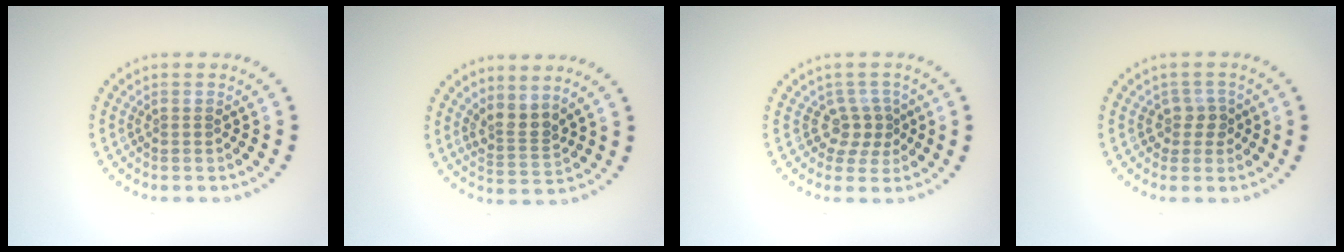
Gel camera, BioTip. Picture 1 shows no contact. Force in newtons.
{"total": 2.5, "press": 1.8, "slide": 1.7}
{"total": 2.4, "press": 1.7, "slide": 1.7}
{"total": 1.9, "press": 1.5, "slide": 1.1}